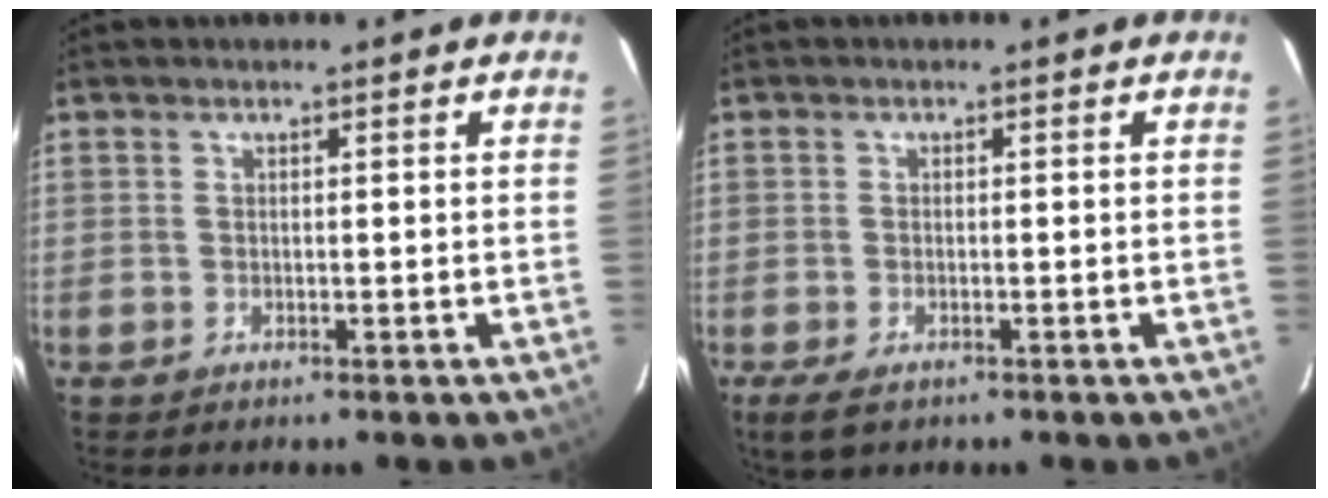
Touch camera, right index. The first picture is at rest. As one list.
[{"total": 3.6, "force": [-2.0, 1.9, 2.3], "torque": [-0.050, -0.011, -0.035]}]